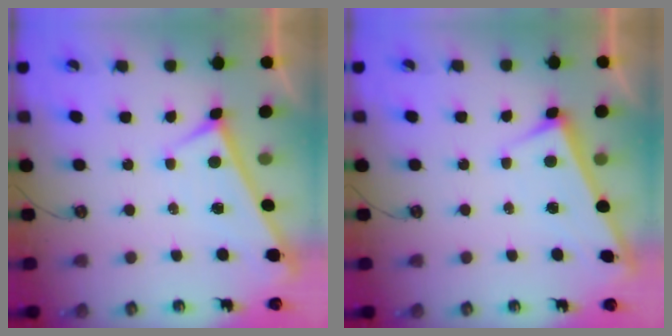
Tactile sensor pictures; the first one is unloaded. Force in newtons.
{"total": 3.3, "press": 3.3, "slide": 0.2}